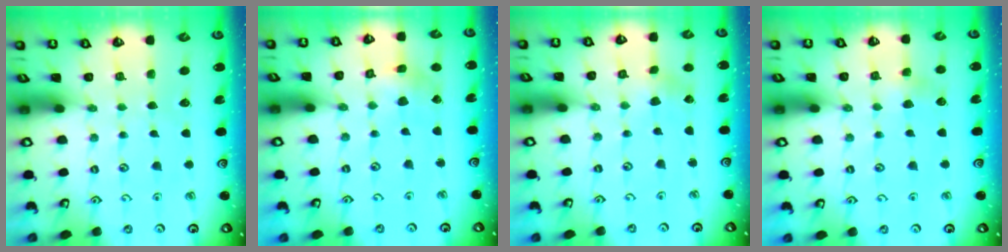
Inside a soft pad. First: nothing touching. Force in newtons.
{"total": 2.8, "press": 2.8, "slide": 0.1}
{"total": 1.5, "press": 1.4, "slide": 0.2}
{"total": 2.4, "press": 2.4, "slide": 0.4}